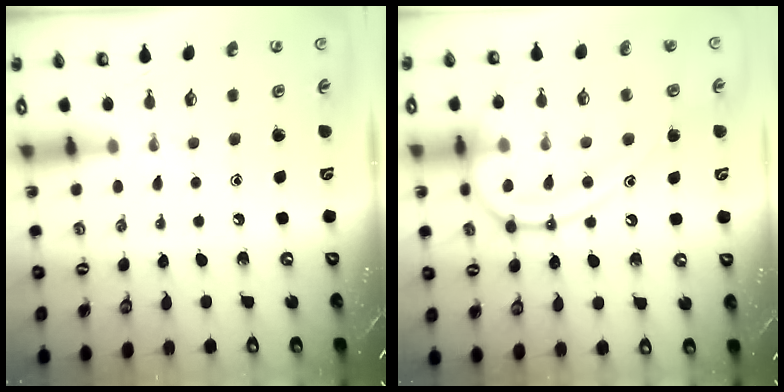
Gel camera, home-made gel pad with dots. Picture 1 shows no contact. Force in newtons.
{"total": 16.4, "press": 16.3, "slide": 1.4}